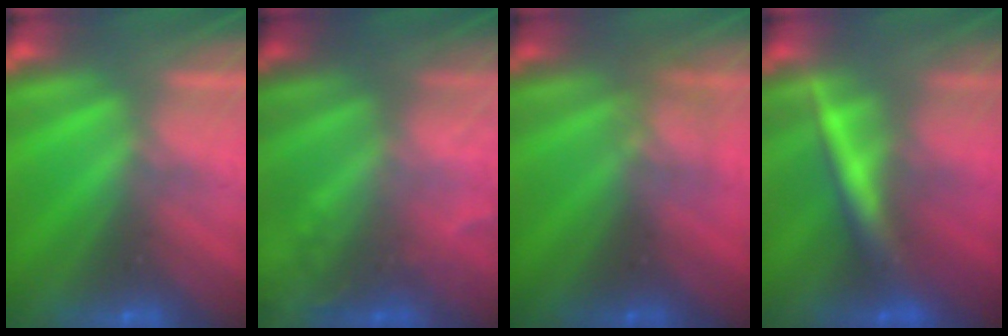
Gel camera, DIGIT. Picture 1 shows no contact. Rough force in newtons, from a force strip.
{"total": 2.2}
{"total": 2.4}
{"total": 2.4}